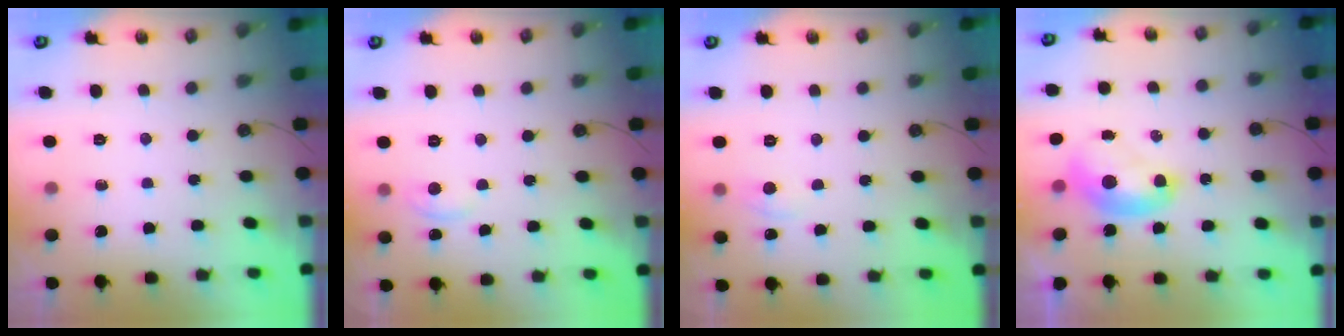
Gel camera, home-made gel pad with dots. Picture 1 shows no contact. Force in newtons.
{"total": 3.0, "press": 2.9, "slide": 0.4}
{"total": 0.8, "press": 0.5, "slide": 0.6}
{"total": 2.0, "press": 2.0, "slide": 0.2}